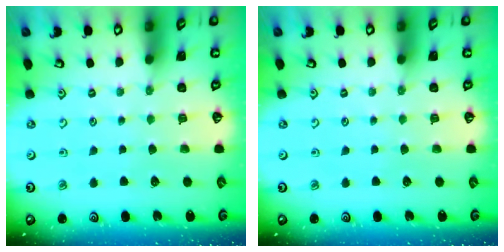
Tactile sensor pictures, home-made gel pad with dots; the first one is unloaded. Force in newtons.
{"total": 0.0}